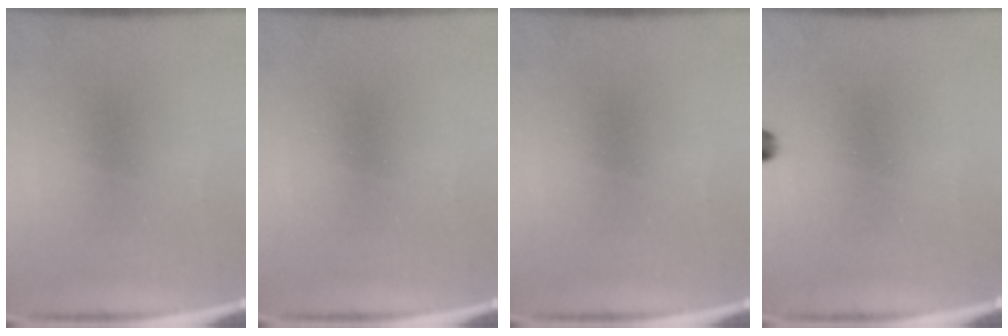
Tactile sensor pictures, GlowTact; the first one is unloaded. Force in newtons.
{"total": 0.0}
{"total": 0.0}
{"total": 2.0}